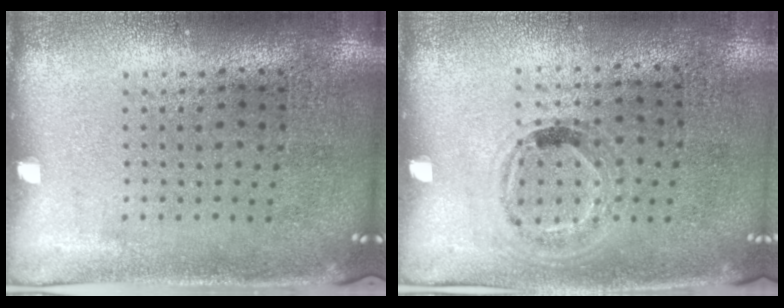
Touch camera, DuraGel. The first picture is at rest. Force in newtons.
{"total": 0.9, "press": 0.7, "slide": 0.6}